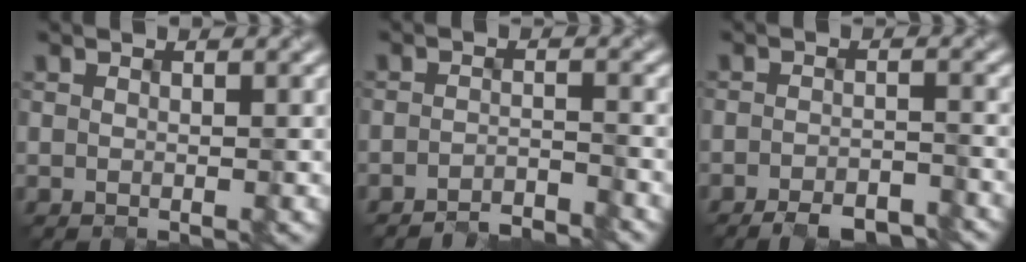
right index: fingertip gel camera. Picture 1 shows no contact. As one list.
[{"total": 2.7, "force": [-2.7, 0.1, 0.3], "torque": [0.006, 0.000, -0.053]}, {"total": 3.7, "force": [-3.3, 0.7, 1.6], "torque": [-0.021, -0.004, -0.050]}]